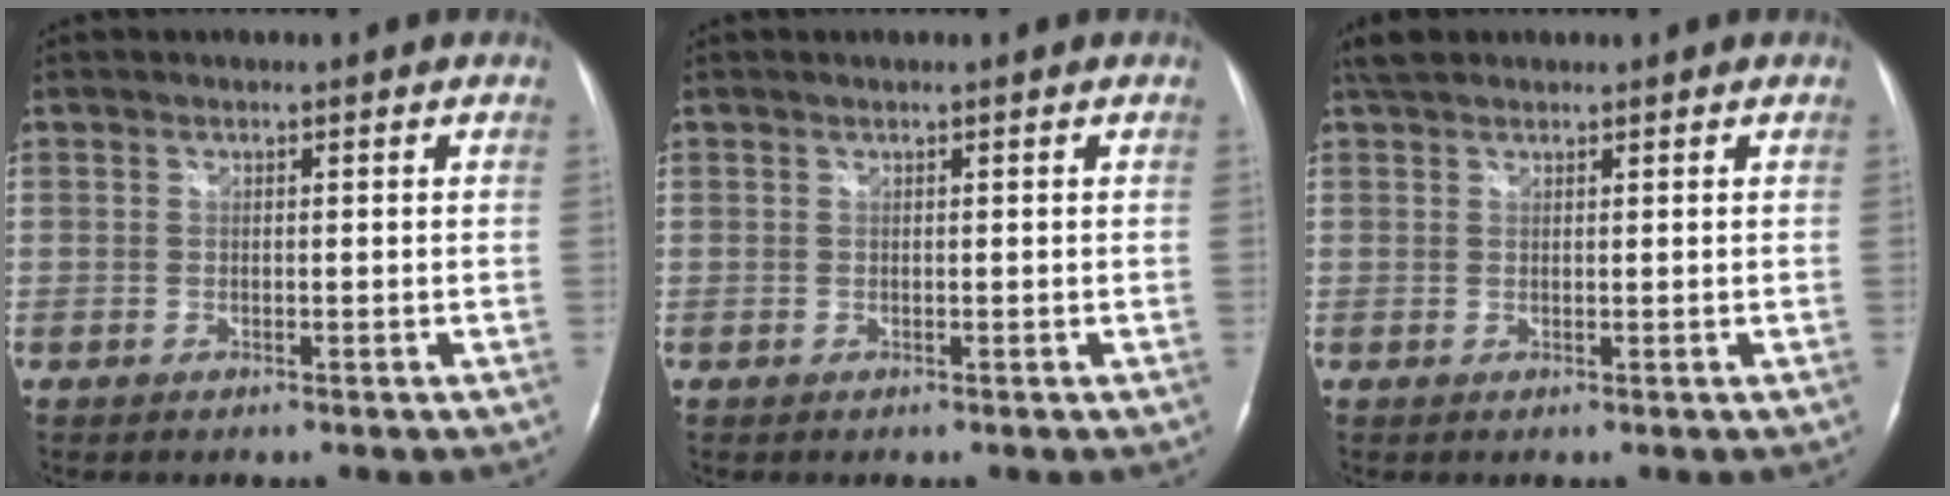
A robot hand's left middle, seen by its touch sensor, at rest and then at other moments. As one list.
[{"total": 0.0}, {"total": 2.6, "force": [2.2, 1.2, 0.9], "torque": [-0.021, 0.020, 0.038]}]